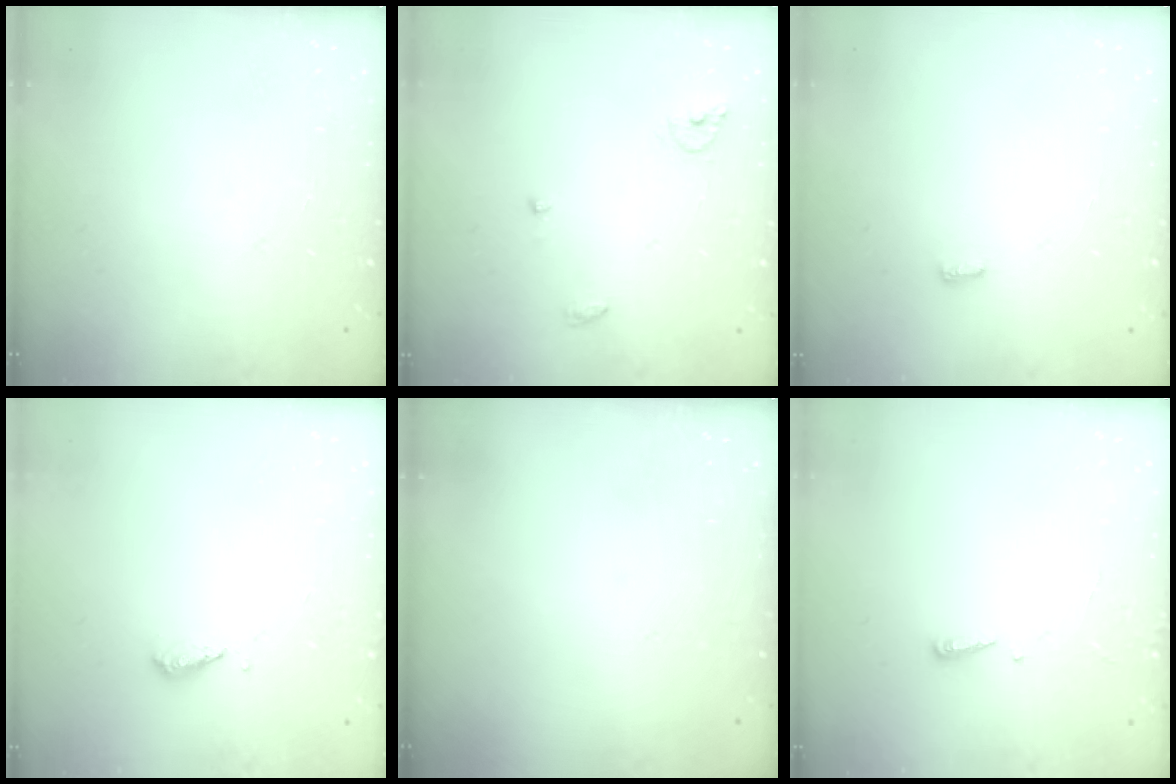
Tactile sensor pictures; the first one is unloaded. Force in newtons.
{"total": 5.7, "press": 5.7, "slide": 0.5}
{"total": 2.8, "press": 2.8, "slide": 0.5}
{"total": 4.4, "press": 4.4, "slide": 0.5}
{"total": 0.0}
{"total": 2.4, "press": 2.4, "slide": 0.2}